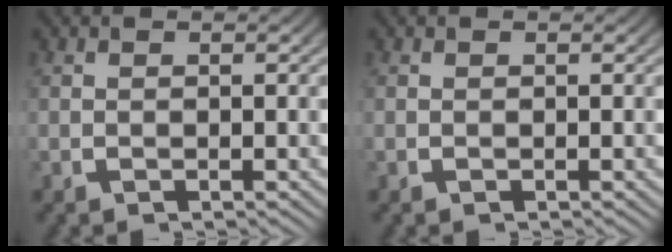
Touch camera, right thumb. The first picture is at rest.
{"total": 0.0}